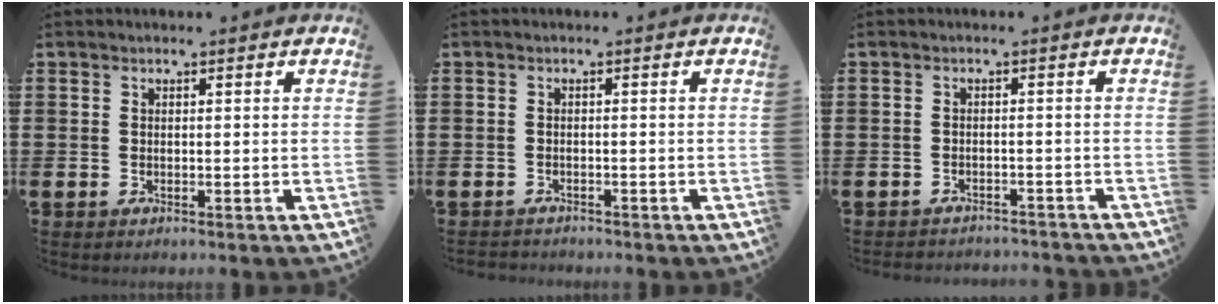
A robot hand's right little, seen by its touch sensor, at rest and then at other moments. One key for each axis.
{"total": 0.8, "fx": -0.8, "fy": 0.1, "fz": 0.0, "tx": -0.002, "ty": 0.000, "tz": -0.017}
{"total": 1.5, "fx": -1.5, "fy": 0.0, "fz": -0.1, "tx": -0.003, "ty": 0.002, "tz": -0.032}